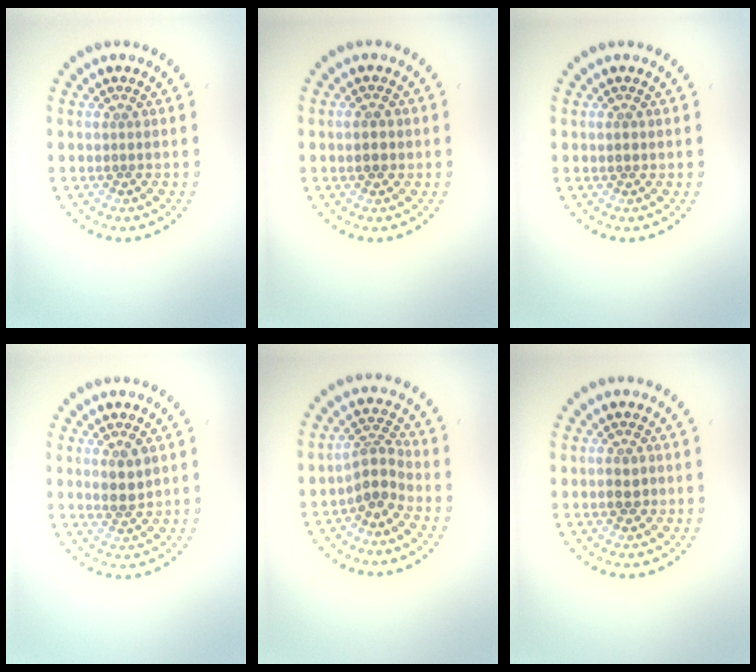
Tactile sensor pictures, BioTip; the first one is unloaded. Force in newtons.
{"total": 2.1, "press": 2.1, "slide": 0.2}
{"total": 1.0, "press": 1.0, "slide": 0.0}
{"total": 2.4, "press": 2.3, "slide": 0.7}
{"total": 2.8, "press": 2.2, "slide": 1.8}
{"total": 1.8, "press": 1.8, "slide": 0.2}